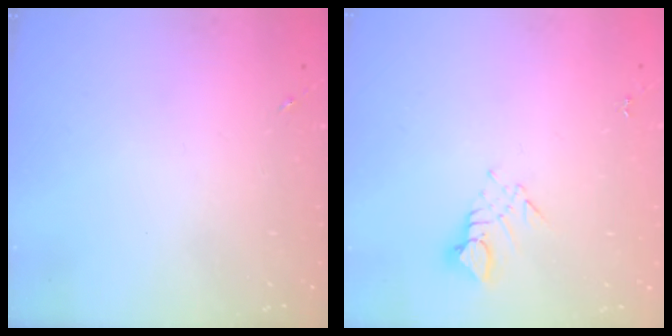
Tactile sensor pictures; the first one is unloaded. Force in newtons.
{"total": 3.7, "press": 3.7, "slide": 0.2}